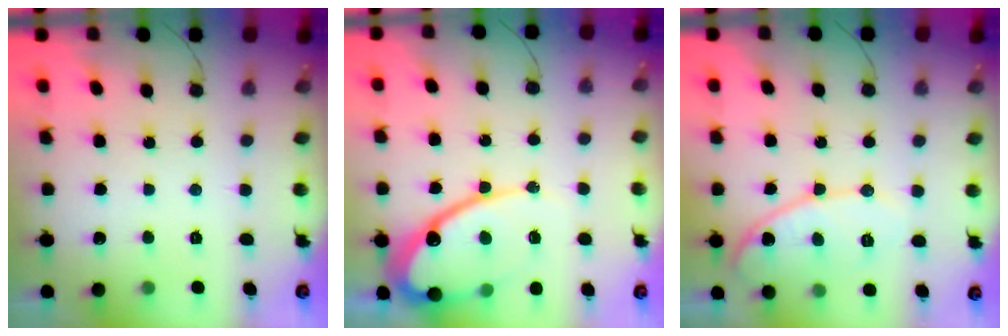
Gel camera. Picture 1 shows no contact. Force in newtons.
{"total": 17.4, "press": 17.3, "slide": 1.3}
{"total": 11.0, "press": 11.0, "slide": 0.4}